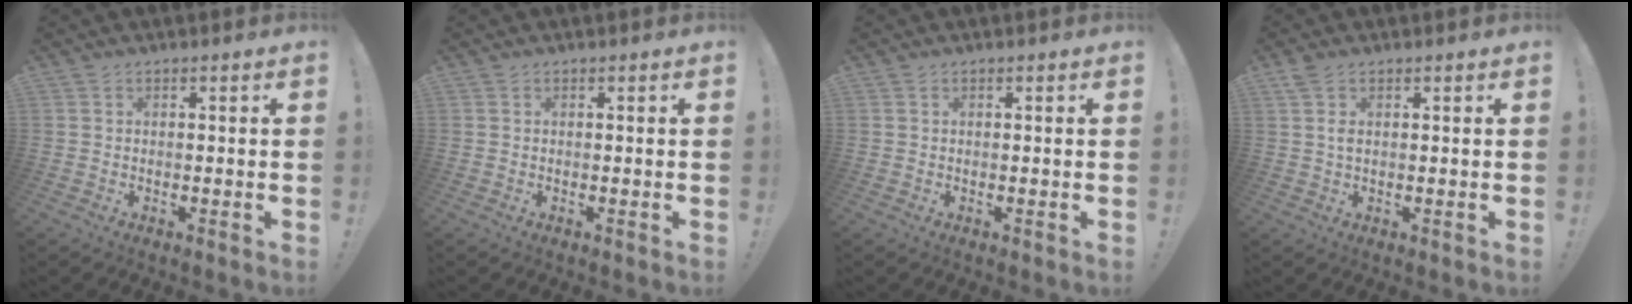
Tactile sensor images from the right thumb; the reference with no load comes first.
{"total": 0.0}
{"total": 0.0}
{"total": 2.5, "force": [1.0, 1.2, 1.9], "torque": [-0.038, 0.003, 0.017]}